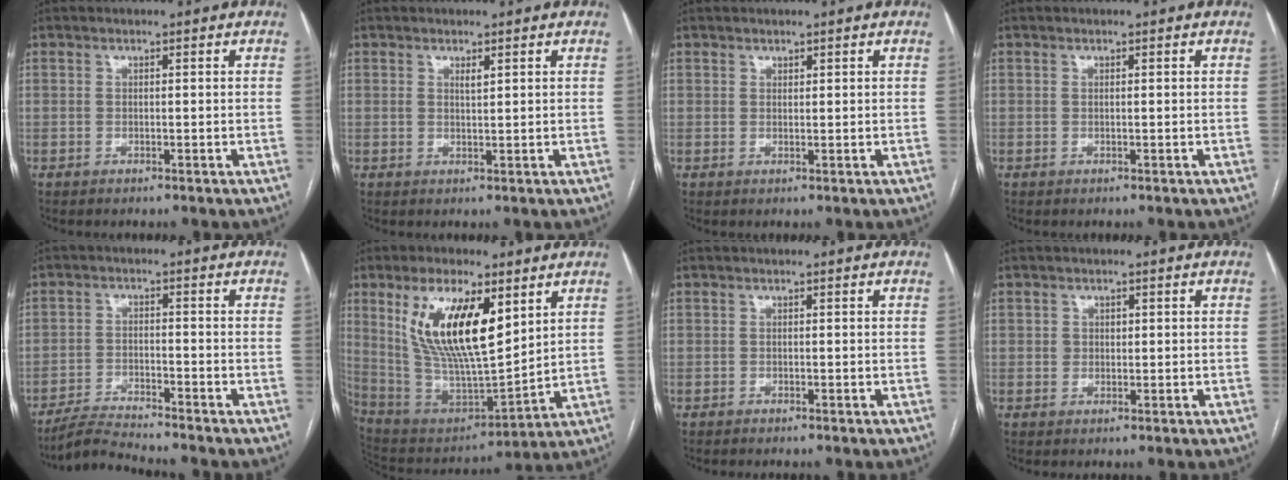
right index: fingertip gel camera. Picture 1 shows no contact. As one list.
[{"total": 1.1, "force": [0.5, 0.3, 0.9], "torque": [-0.017, -0.001, 0.010]}, {"total": 0.6, "force": [0.4, 0.5, 0.2], "torque": [0.003, -0.002, 0.005]}, {"total": 0.0}, {"total": 5.9, "force": [-5.8, -0.5, 0.9], "torque": [-0.020, -0.011, -0.106]}, {"total": 18.5, "force": [7.4, 5.9, 15.9], "torque": [-0.307, 0.007, 0.146]}, {"total": 0.6, "force": [-0.6, 0.2, 0.0], "torque": [-0.005, 0.001, -0.012]}, {"total": 1.6, "force": [0.2, 1.5, 0.6], "torque": [-0.013, 0.007, 0.006]}]